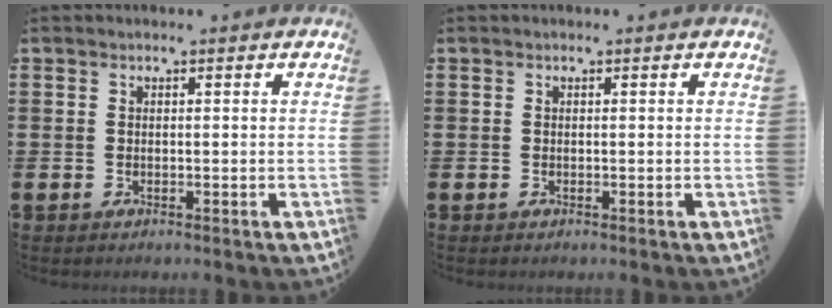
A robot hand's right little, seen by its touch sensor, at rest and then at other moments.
{"total": 0.0}